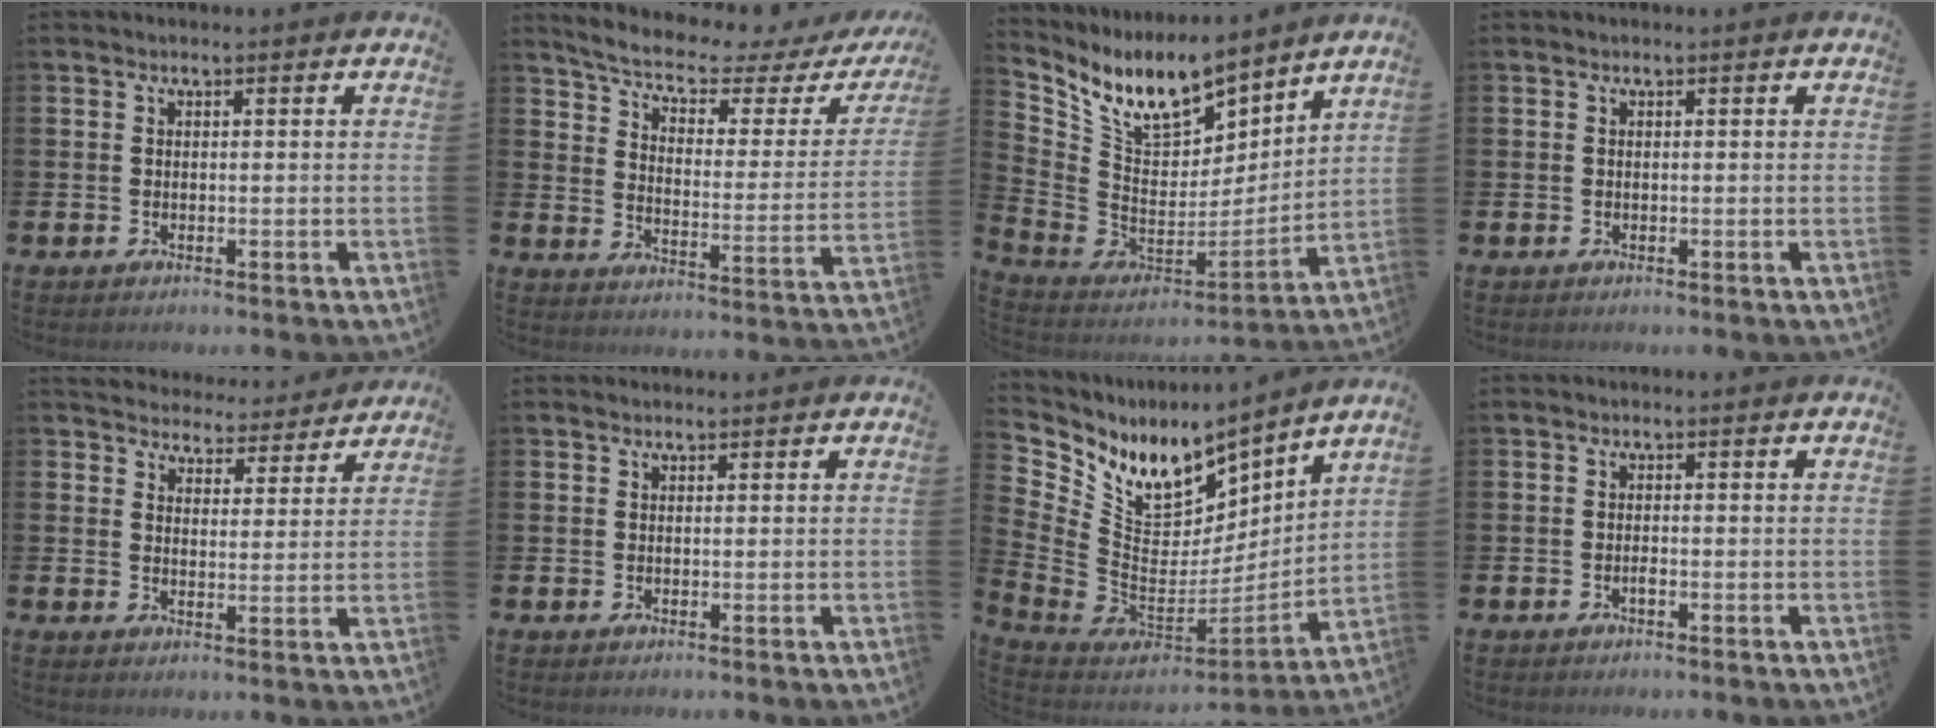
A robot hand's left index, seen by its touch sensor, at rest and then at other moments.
{"total": 6.1, "force": [5.2, 1.3, 2.8], "torque": [-0.086, -0.036, 0.085]}
{"total": 11.2, "force": [9.5, 4.5, 3.6], "torque": [-0.120, -0.059, 0.178]}
{"total": 0.0}
{"total": 4.8, "force": [4.7, 1.1, -0.2], "torque": [-0.017, -0.039, 0.083]}
{"total": 0.8, "force": [0.8, 0.2, 0.0], "torque": [0.007, -0.003, 0.013]}
{"total": 9.3, "force": [7.1, 4.9, 3.5], "torque": [-0.126, -0.054, 0.131]}
{"total": 0.6, "force": [-0.4, 0.1, 0.5], "torque": [-0.017, 0.000, -0.005]}